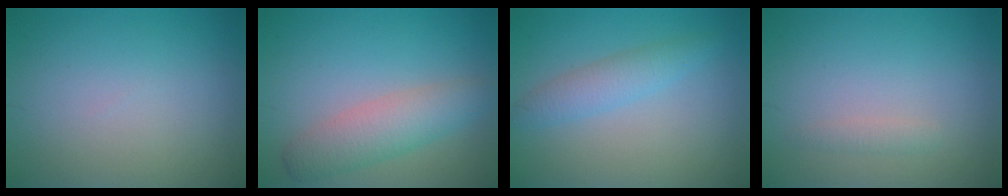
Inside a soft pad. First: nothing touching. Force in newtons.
{"total": 4.1, "press": 4.1, "slide": 0.1}
{"total": 2.5, "press": 2.5, "slide": 0.1}
{"total": 0.9, "press": 0.9, "slide": 0.0}